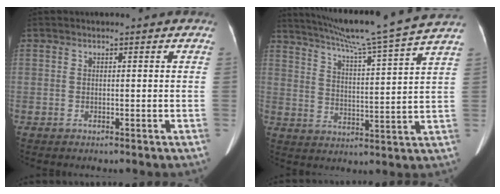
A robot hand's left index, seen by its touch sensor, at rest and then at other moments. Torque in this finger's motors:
{"motor_torque": [0.20, -0.72, 0.01, 0.07]}